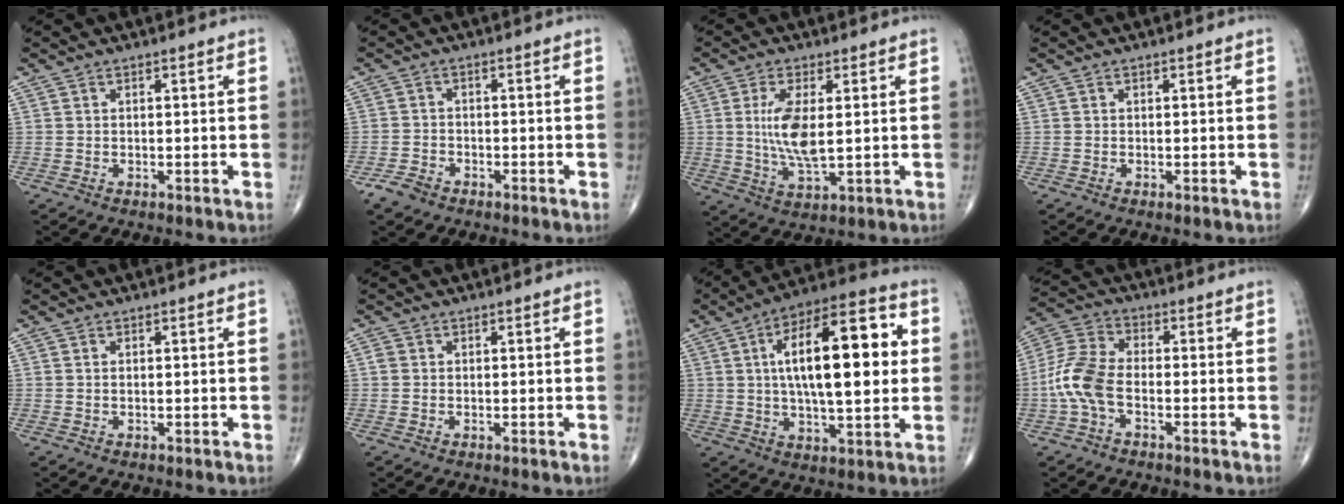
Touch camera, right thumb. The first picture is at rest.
{"total": 3.1, "force": [-2.2, 1.8, 1.2], "torque": [-0.023, 0.009, -0.039]}
{"total": 9.0, "force": [1.1, 3.4, 8.3], "torque": [-0.167, -0.017, 0.025]}
{"total": 0.0}
{"total": 0.0}
{"total": 0.9, "force": [0.1, 0.8, 0.3], "torque": [-0.002, 0.001, 0.000]}
{"total": 21.8, "force": [3.4, 8.3, 19.9], "torque": [-0.298, 0.014, 0.046]}
{"total": 9.0, "force": [-2.4, 4.9, 7.2], "torque": [-0.164, 0.027, -0.057]}